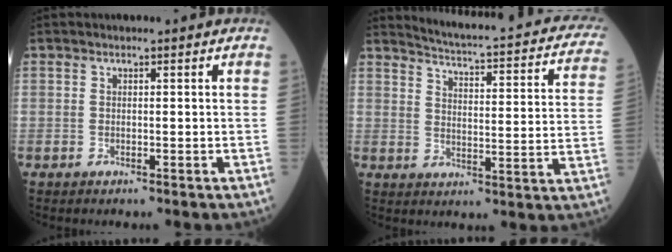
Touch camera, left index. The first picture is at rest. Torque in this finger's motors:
{"motor_torque": [0.06, -1.19, -0.51, 0.01]}